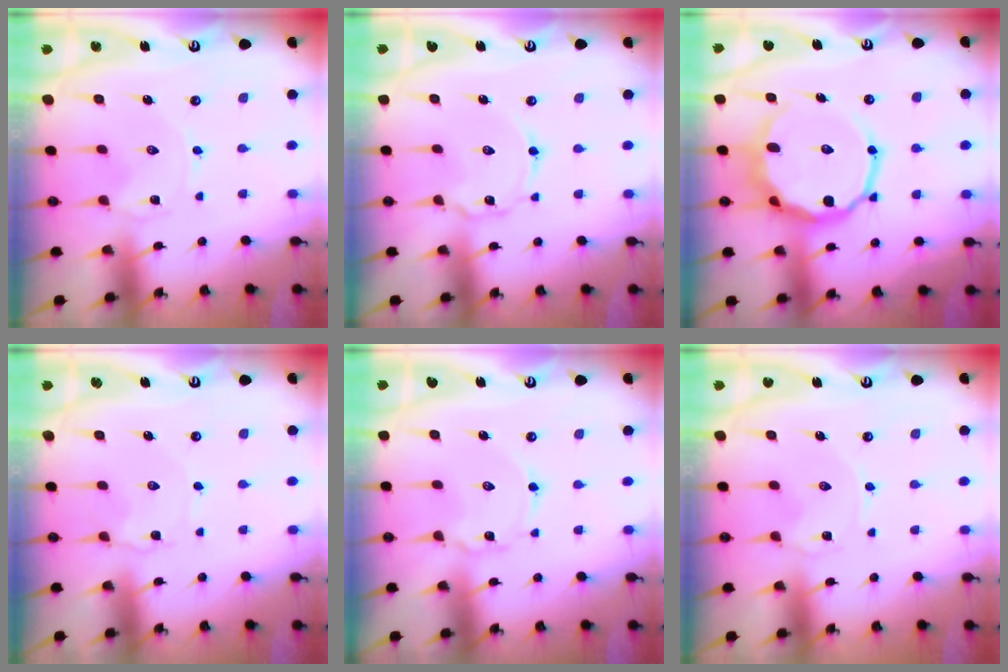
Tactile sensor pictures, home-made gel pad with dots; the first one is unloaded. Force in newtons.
{"total": 2.8, "press": 2.8, "slide": 0.3}
{"total": 14.4, "press": 14.2, "slide": 2.5}
{"total": 1.6, "press": 1.5, "slide": 0.2}
{"total": 2.4, "press": 2.4, "slide": 0.1}
{"total": 0.0}